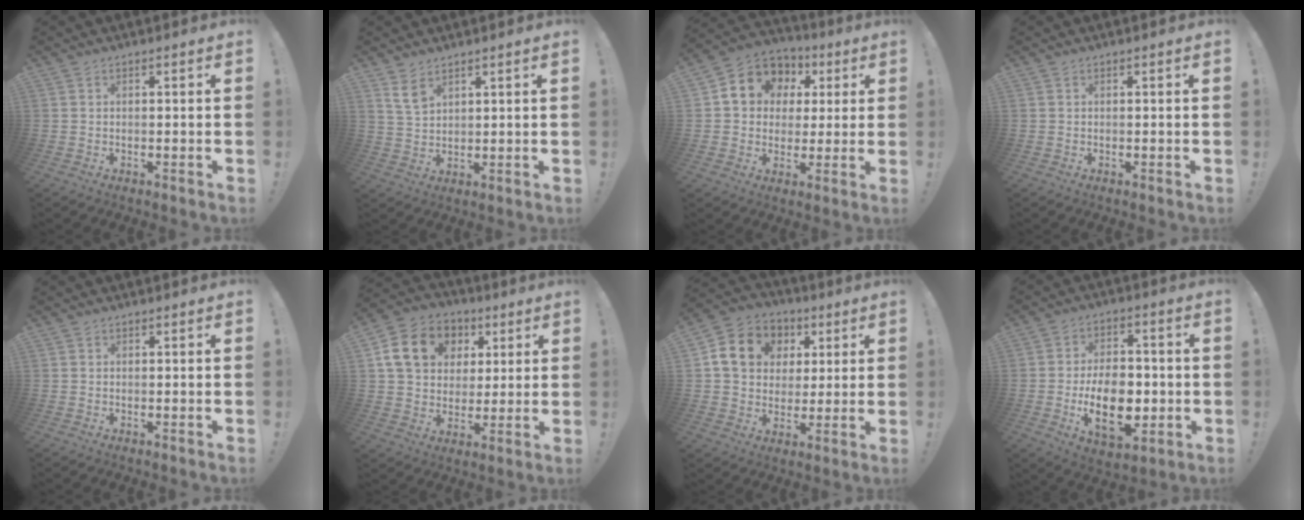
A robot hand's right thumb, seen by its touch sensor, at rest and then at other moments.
{"total": 5.7, "force": [3.7, 3.3, 2.7], "torque": [-0.040, -0.019, 0.071]}
{"total": 10.6, "force": [3.2, 9.3, 4.1], "torque": [-0.066, -0.010, 0.066]}
{"total": 0.0}
{"total": 0.0}
{"total": 16.2, "force": [5.6, 12.9, 8.0], "torque": [-0.115, -0.006, 0.118]}
{"total": 13.3, "force": [4.0, 11.1, 6.1], "torque": [-0.087, -0.009, 0.083]}
{"total": 16.9, "force": [-3.5, 10.5, 12.8], "torque": [-0.208, 0.004, -0.055]}